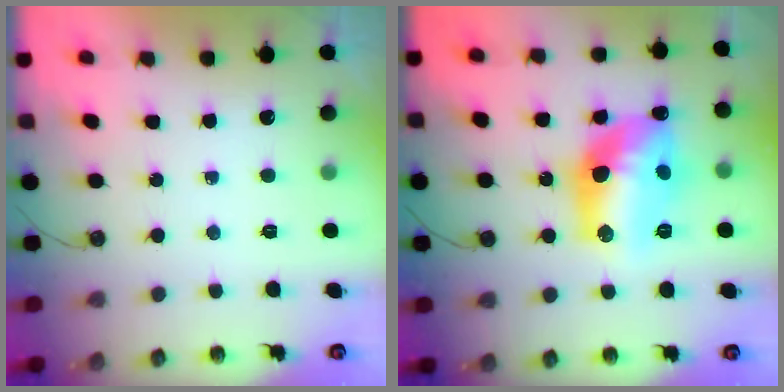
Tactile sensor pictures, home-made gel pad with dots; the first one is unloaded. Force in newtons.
{"total": 18.9, "press": 18.4, "slide": 4.2}